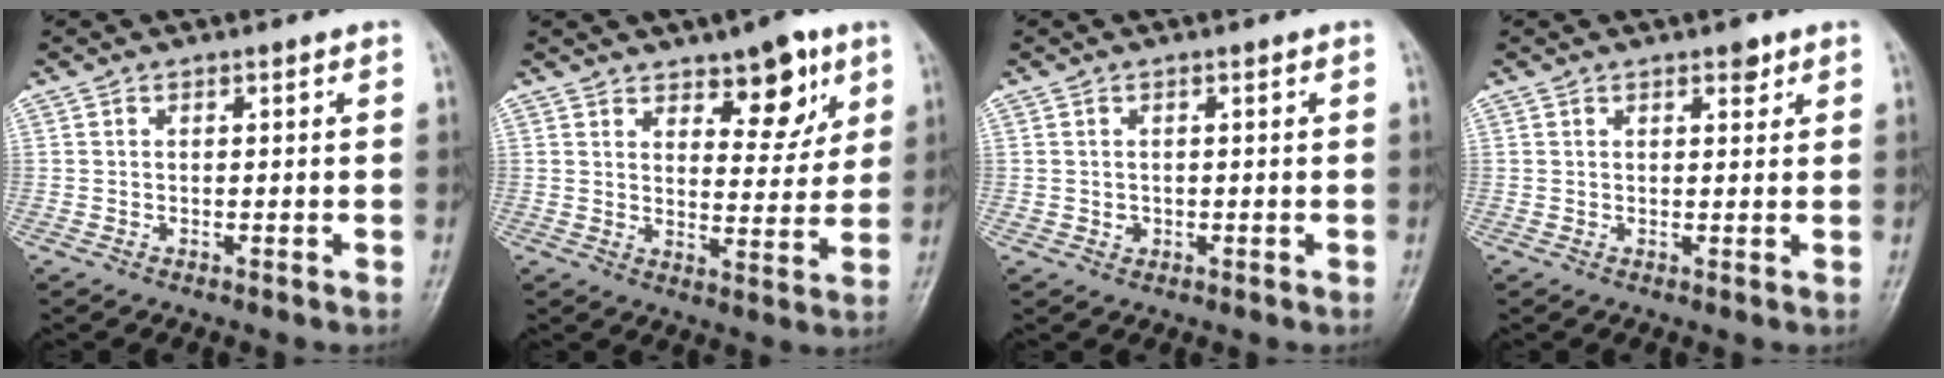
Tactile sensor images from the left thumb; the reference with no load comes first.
{"total": 9.7, "force": [5.8, 4.5, 6.4], "torque": [-0.056, -0.036, 0.085]}
{"total": 1.2, "force": [-0.1, 1.1, 0.4], "torque": [-0.004, 0.002, 0.003]}
{"total": 2.0, "force": [1.3, 1.0, 1.2], "torque": [-0.007, -0.006, 0.017]}